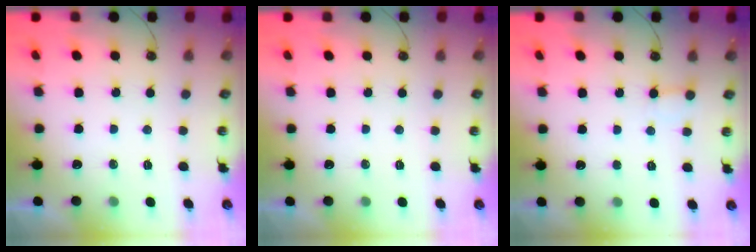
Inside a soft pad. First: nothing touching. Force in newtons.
{"total": 0.0}
{"total": 3.1, "press": 3.1, "slide": 0.6}